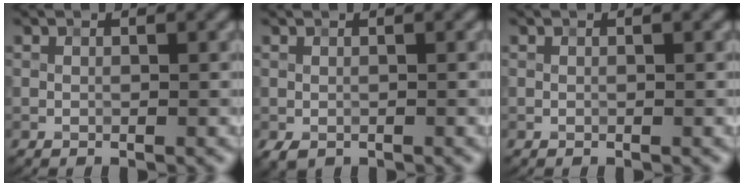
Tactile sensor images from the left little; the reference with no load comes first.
{"total": 0.7, "force": [-0.3, 0.6, 0.3], "torque": [-0.009, -0.002, -0.004]}
{"total": 0.0}